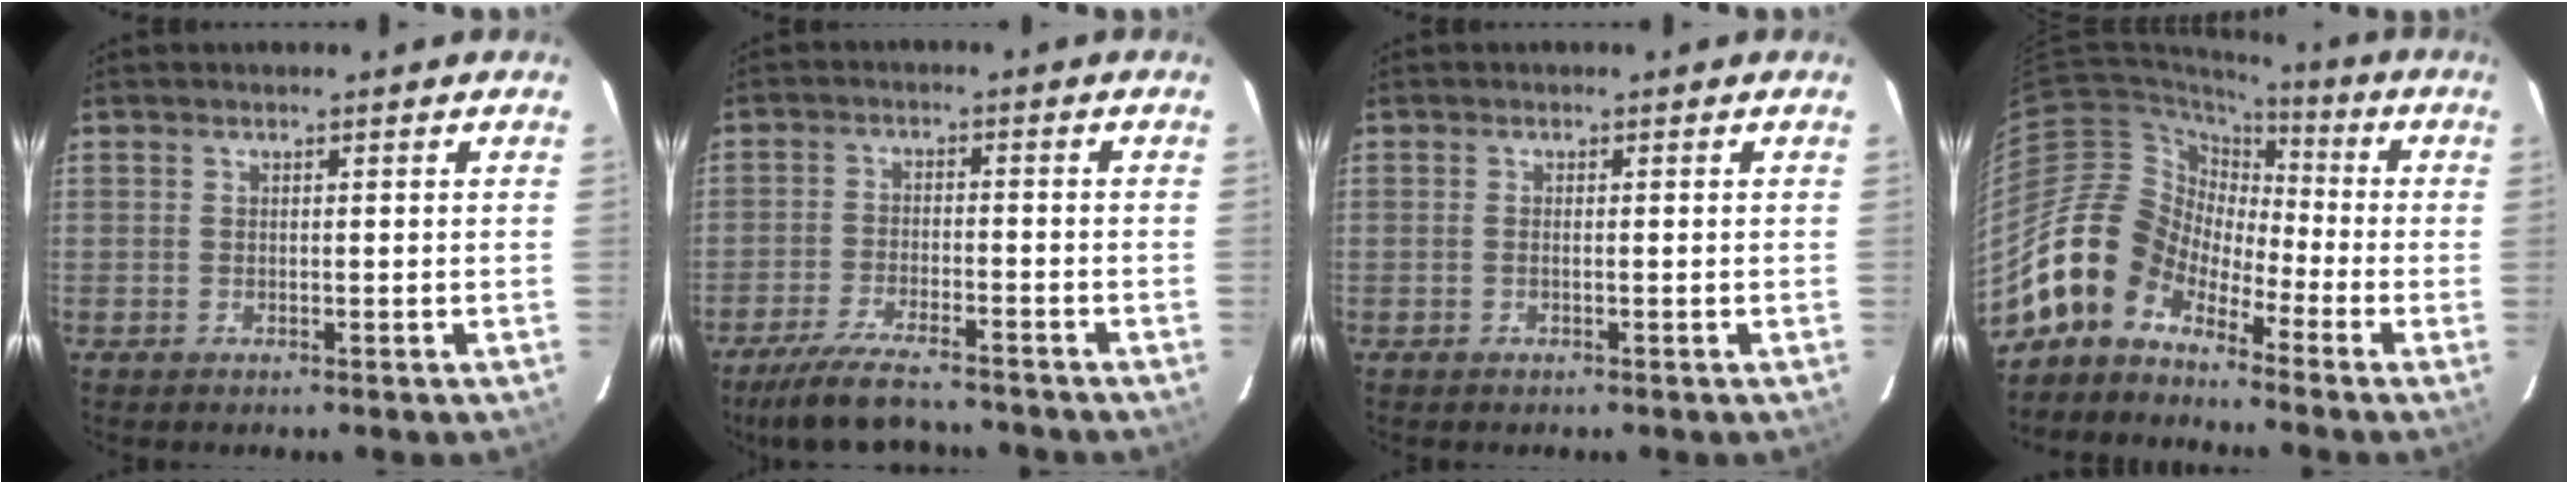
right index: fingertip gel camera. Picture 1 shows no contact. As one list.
[{"total": 11.9, "force": [-10.3, 2.5, 5.4], "torque": [-0.127, -0.019, -0.172]}, {"total": 0.5, "force": [-0.2, -0.1, 0.5], "torque": [-0.010, 0.001, -0.004]}, {"total": 12.0, "force": [-8.4, 7.7, 3.6], "torque": [-0.072, 0.031, -0.174]}]